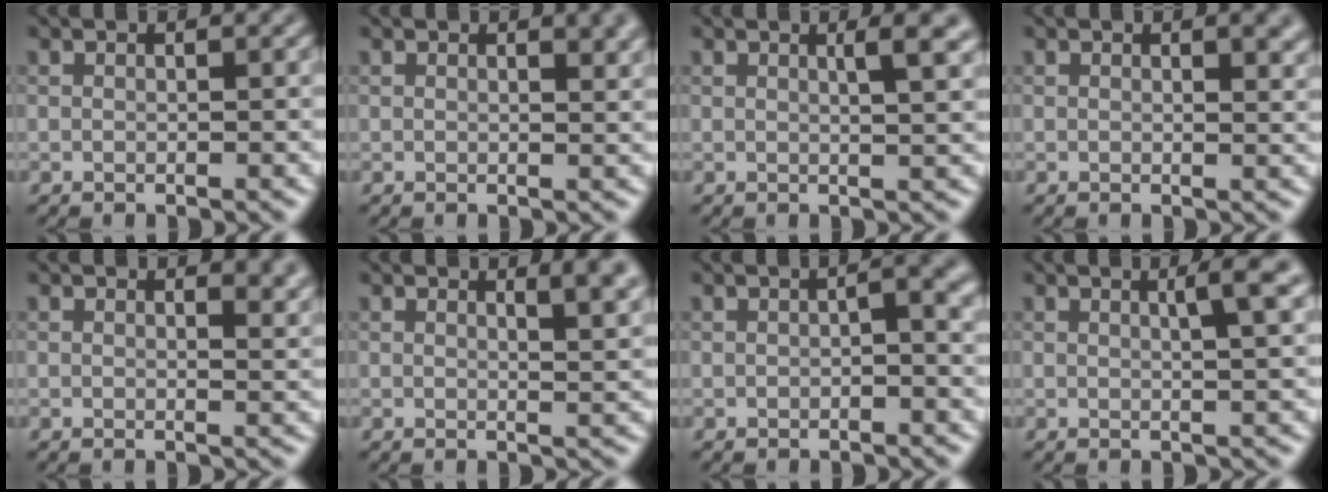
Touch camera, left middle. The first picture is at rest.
{"total": 2.1, "force": [1.2, 0.7, 1.6], "torque": [-0.010, 0.002, 0.017]}
{"total": 3.6, "force": [1.3, 1.1, 3.2], "torque": [-0.025, 0.007, 0.011]}
{"total": 2.4, "force": [1.2, 0.9, 1.9], "torque": [-0.015, 0.000, 0.018]}
{"total": 2.4, "force": [1.5, 0.9, 1.7], "torque": [-0.015, -0.003, 0.023]}
{"total": 4.4, "force": [2.2, 1.7, 3.4], "torque": [-0.016, 0.009, 0.022]}
{"total": 2.2, "force": [0.0, 0.4, 2.1], "torque": [-0.032, 0.005, -0.001]}
{"total": 3.3, "force": [1.2, 0.6, 3.0], "torque": [-0.034, 0.005, 0.016]}